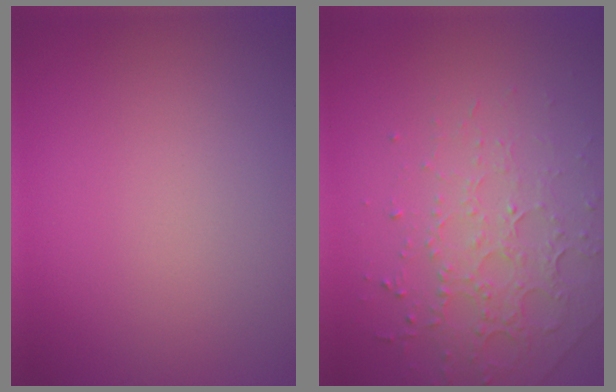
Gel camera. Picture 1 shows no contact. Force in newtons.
{"total": 4.5, "press": 3.1, "slide": 3.3}